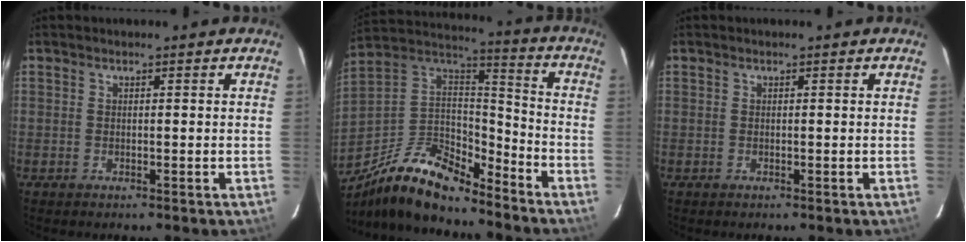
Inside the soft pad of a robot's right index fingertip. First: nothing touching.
{"total": 18.9, "force": [-14.6, 6.4, 10.2], "torque": [-0.212, 0.002, -0.267]}
{"total": 0.0}